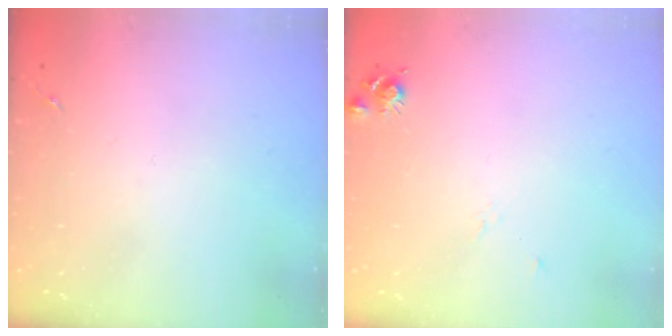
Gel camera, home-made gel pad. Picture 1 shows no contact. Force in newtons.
{"total": 6.5, "press": 6.5, "slide": 0.8}